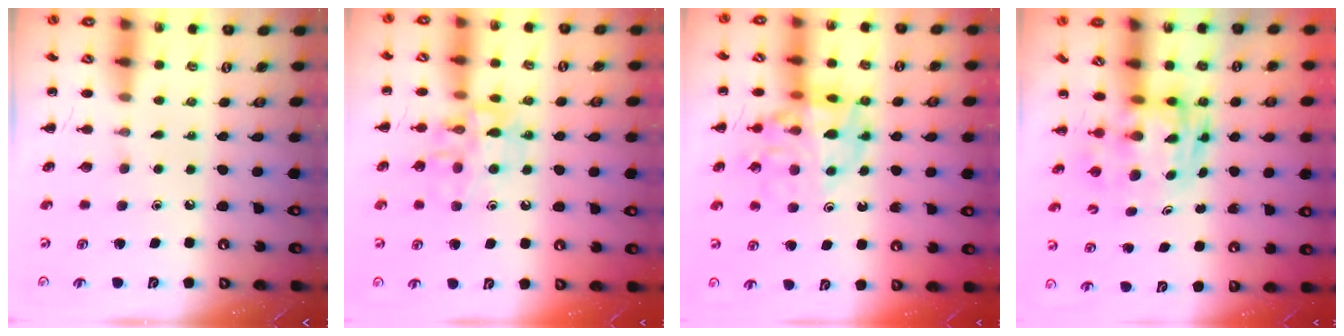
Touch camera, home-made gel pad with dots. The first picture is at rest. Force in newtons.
{"total": 11.8, "press": 11.8, "slide": 1.2}
{"total": 15.6, "press": 15.4, "slide": 2.2}
{"total": 3.3, "press": 3.2, "slide": 0.6}